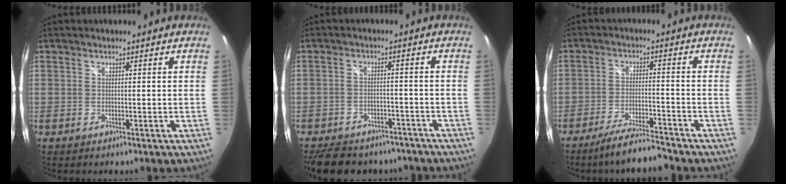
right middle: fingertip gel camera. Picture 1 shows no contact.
{"total": 15.8, "force": [-12.7, 7.3, 6.2], "torque": [-0.140, 0.002, -0.170]}
{"total": 8.3, "force": [-7.3, 0.3, 3.9], "torque": [-0.090, -0.011, -0.127]}